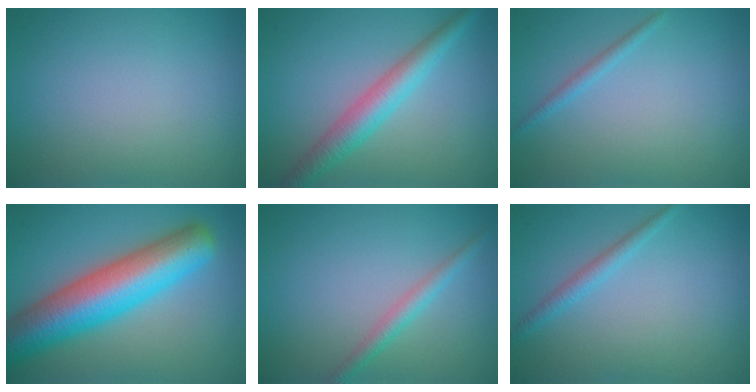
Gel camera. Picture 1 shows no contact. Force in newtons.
{"total": 3.9, "press": 3.9, "slide": 0.1}
{"total": 1.0, "press": 1.0, "slide": 0.0}
{"total": 10.2, "press": 10.2, "slide": 0.4}
{"total": 1.9, "press": 1.9, "slide": 0.0}
{"total": 1.5, "press": 1.5, "slide": 0.1}